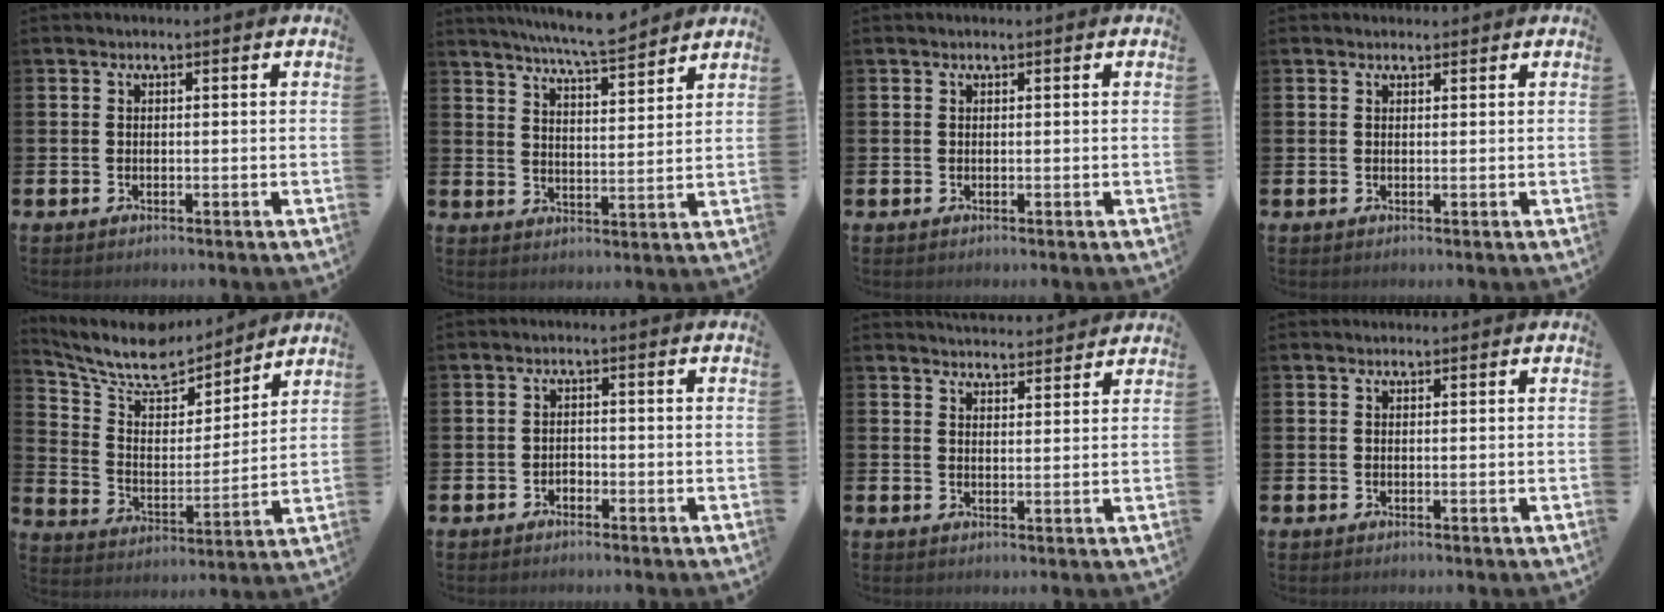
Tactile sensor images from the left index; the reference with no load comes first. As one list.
[{"total": 7.2, "force": [6.9, 0.0, 1.8], "torque": [-0.053, -0.037, 0.124]}, {"total": 0.0}, {"total": 1.1, "force": [1.0, 0.5, 0.1], "torque": [0.007, 0.002, 0.016]}, {"total": 10.5, "force": [9.3, 3.4, 3.3], "torque": [-0.095, -0.068, 0.160]}, {"total": 1.2, "force": [-0.8, 0.8, 0.2], "torque": [-0.004, 0.001, -0.018]}, {"total": 4.1, "force": [4.1, 0.3, 0.0], "torque": [-0.007, -0.024, 0.075]}, {"total": 0.6, "force": [0.6, 0.2, 0.0], "torque": [0.009, -0.002, 0.009]}]